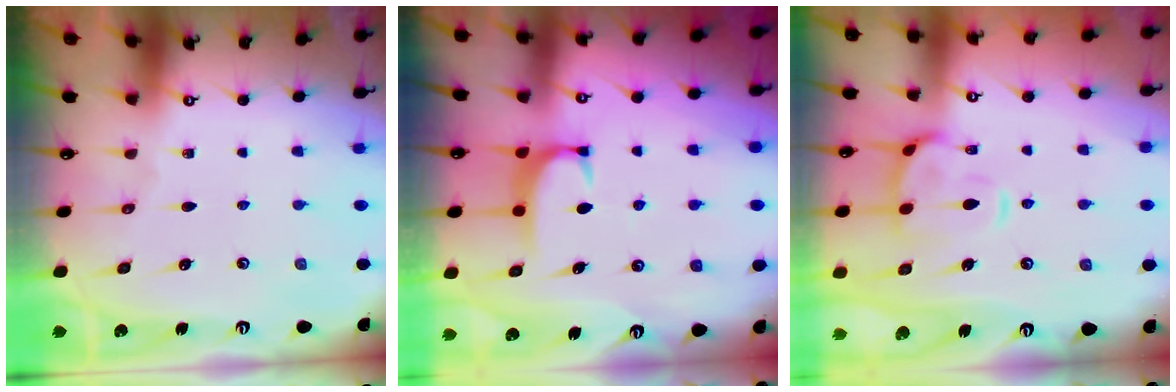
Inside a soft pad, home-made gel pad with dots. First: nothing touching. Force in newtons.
{"total": 1.7, "press": 1.6, "slide": 0.4}
{"total": 4.8, "press": 4.6, "slide": 1.5}